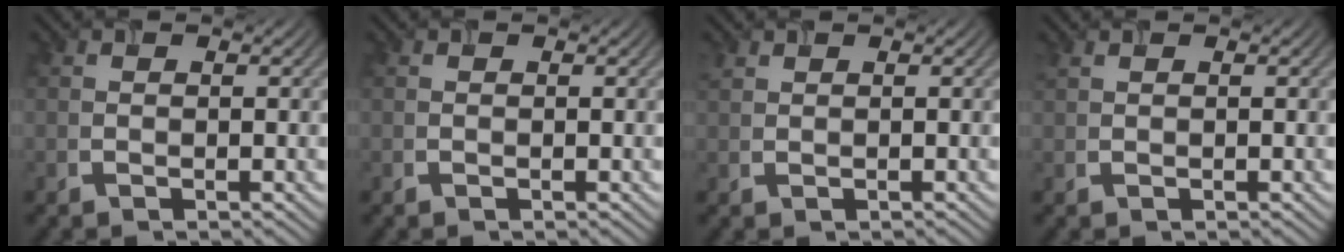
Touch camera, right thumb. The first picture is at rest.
{"total": 0.0}
{"total": 1.0, "force": [0.8, 0.4, 0.5], "torque": [-0.018, 0.004, 0.022]}
{"total": 0.7, "force": [0.6, 0.2, 0.4], "torque": [-0.016, 0.004, 0.013]}